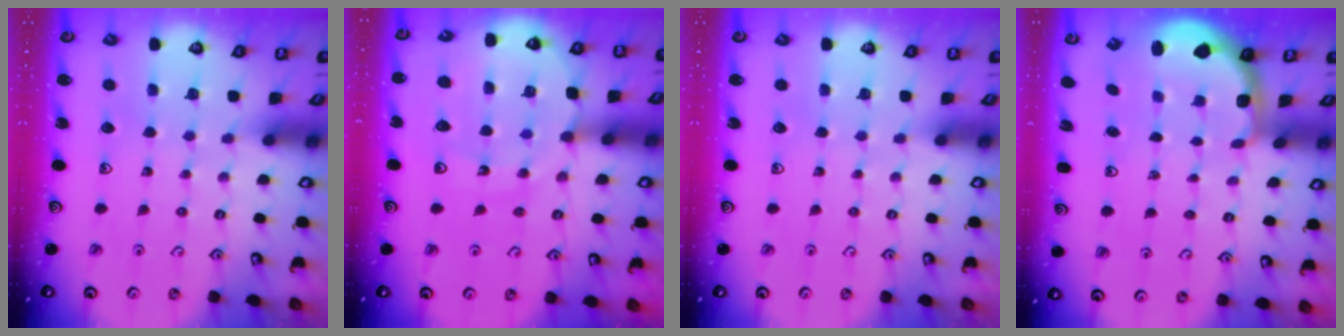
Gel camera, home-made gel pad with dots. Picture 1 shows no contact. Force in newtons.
{"total": 12.8, "press": 12.5, "slide": 3.1}
{"total": 0.0}
{"total": 2.5, "press": 1.3, "slide": 2.1}